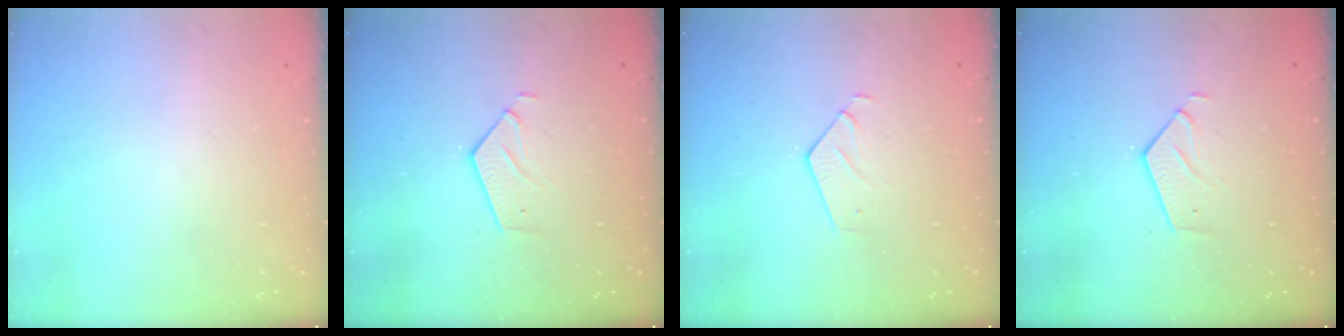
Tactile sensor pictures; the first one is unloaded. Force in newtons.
{"total": 3.1, "press": 3.1, "slide": 0.2}
{"total": 4.2, "press": 4.2, "slide": 0.3}
{"total": 3.2, "press": 3.1, "slide": 0.2}